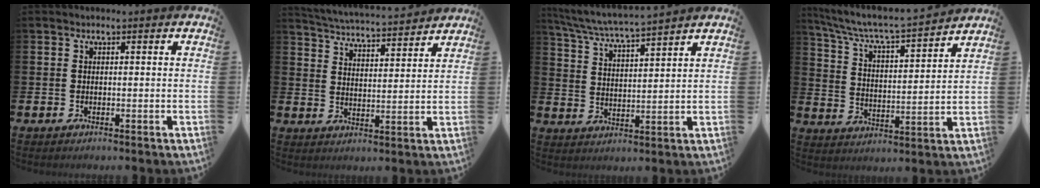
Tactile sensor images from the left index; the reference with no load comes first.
{"total": 4.9, "force": [4.9, 0.1, 0.4], "torque": [-0.029, -0.040, 0.084]}
{"total": 5.7, "force": [5.5, -0.3, 1.4], "torque": [-0.051, -0.034, 0.095]}
{"total": 6.6, "force": [6.2, 0.2, 2.2], "torque": [-0.073, -0.051, 0.101]}